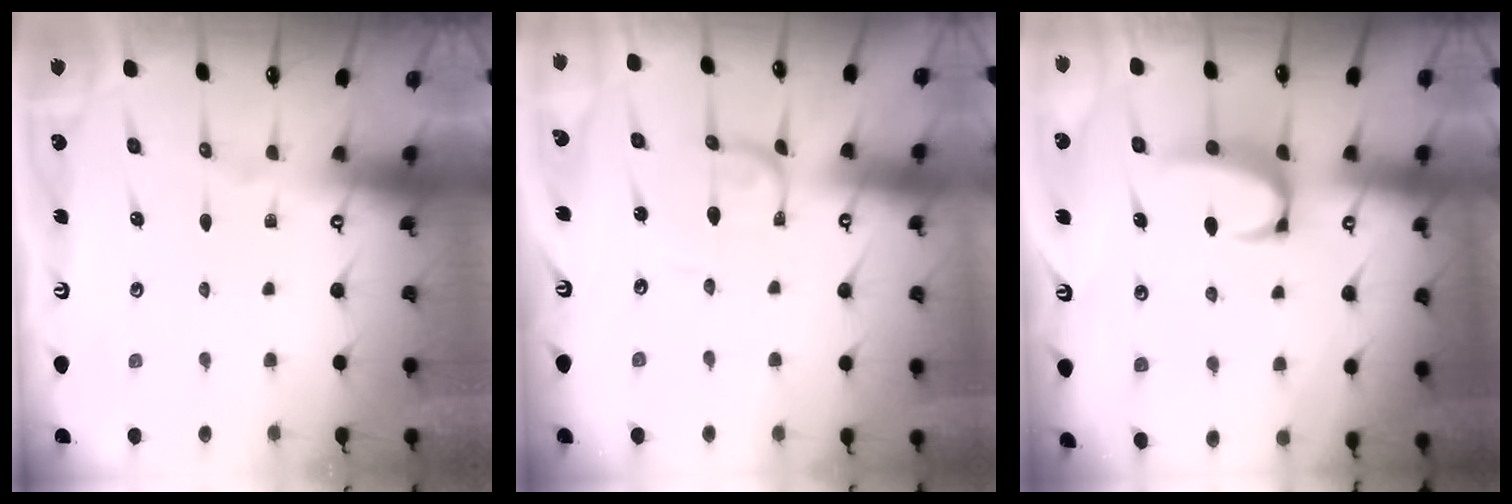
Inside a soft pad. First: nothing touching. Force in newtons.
{"total": 1.8, "press": 1.8, "slide": 0.1}
{"total": 3.4, "press": 3.3, "slide": 0.7}